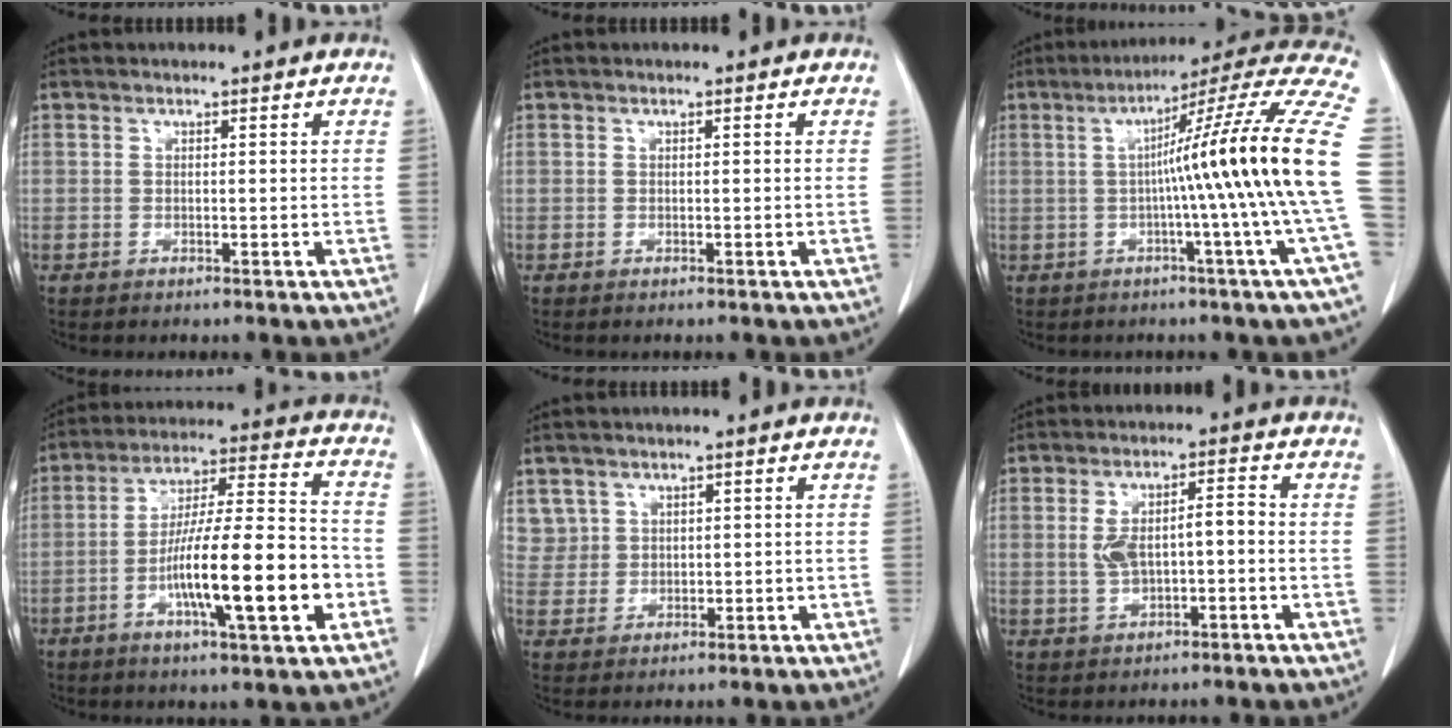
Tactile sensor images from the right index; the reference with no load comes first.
{"total": 0.0}
{"total": 19.6, "force": [-1.0, -3.1, 19.4], "torque": [-0.228, 0.016, -0.032]}
{"total": 16.6, "force": [-4.8, 1.7, 15.8], "torque": [-0.270, 0.001, -0.074]}
{"total": 3.9, "force": [2.3, 3.2, -0.4], "torque": [0.027, 0.007, 0.047]}
{"total": 5.9, "force": [-0.2, 2.2, 5.4], "torque": [-0.106, 0.021, 0.004]}